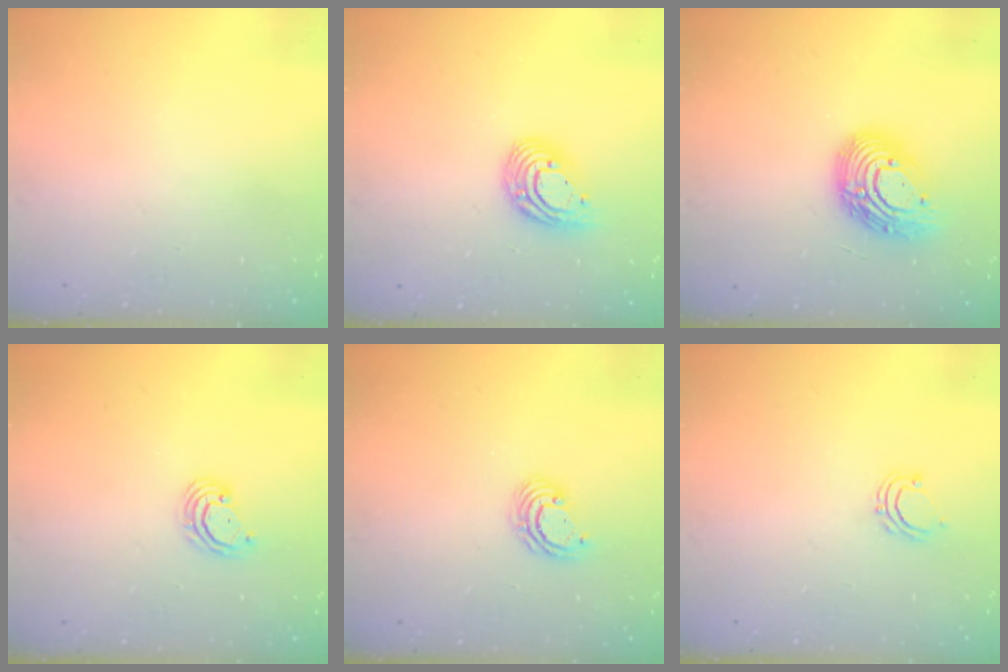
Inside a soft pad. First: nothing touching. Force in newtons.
{"total": 12.1, "press": 12.0, "slide": 1.2}
{"total": 13.9, "press": 13.9, "slide": 0.9}
{"total": 3.8, "press": 3.8, "slide": 0.3}
{"total": 4.4, "press": 4.4, "slide": 0.0}
{"total": 5.1, "press": 5.1, "slide": 0.7}